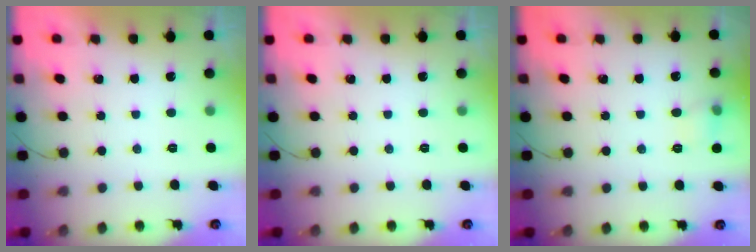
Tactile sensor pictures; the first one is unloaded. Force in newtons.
{"total": 0.0}
{"total": 6.2, "press": 5.9, "slide": 2.0}